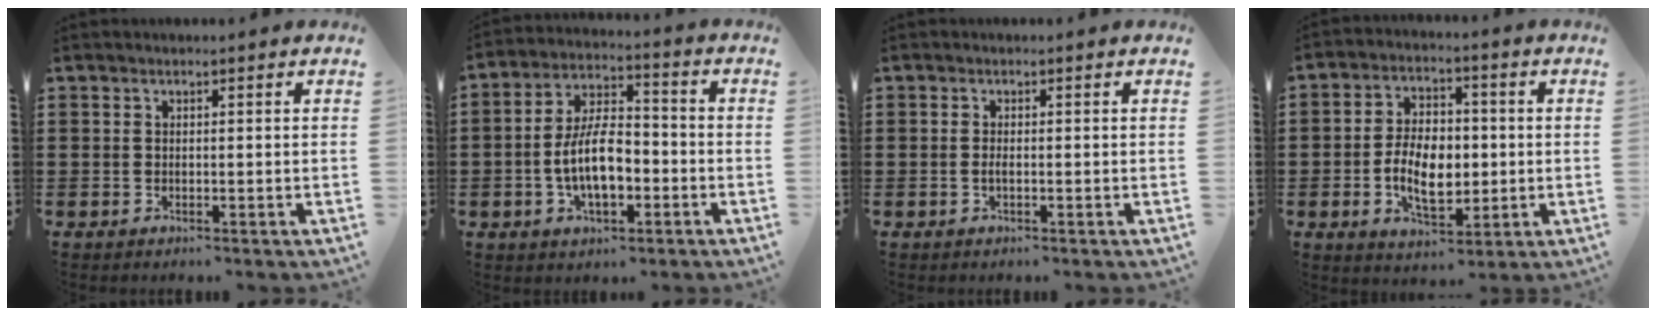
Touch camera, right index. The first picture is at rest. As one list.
[{"total": 9.7, "force": [-2.5, 4.7, 8.1], "torque": [-0.164, 0.002, -0.051]}, {"total": 0.9, "force": [-0.3, 0.2, 0.9], "torque": [-0.017, -0.001, -0.005]}, {"total": 8.6, "force": [-1.1, 5.1, 6.9], "torque": [-0.128, 0.002, -0.026]}]